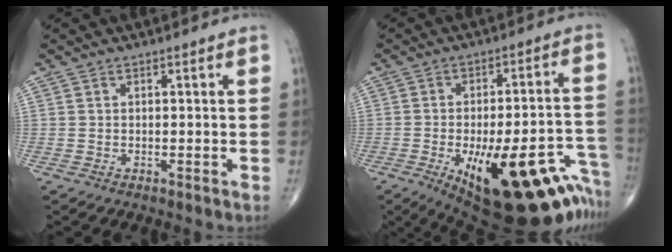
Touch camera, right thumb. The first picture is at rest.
{"total": 28.2, "force": [-14.2, 9.8, 22.3], "torque": [-0.219, 0.051, -0.181]}